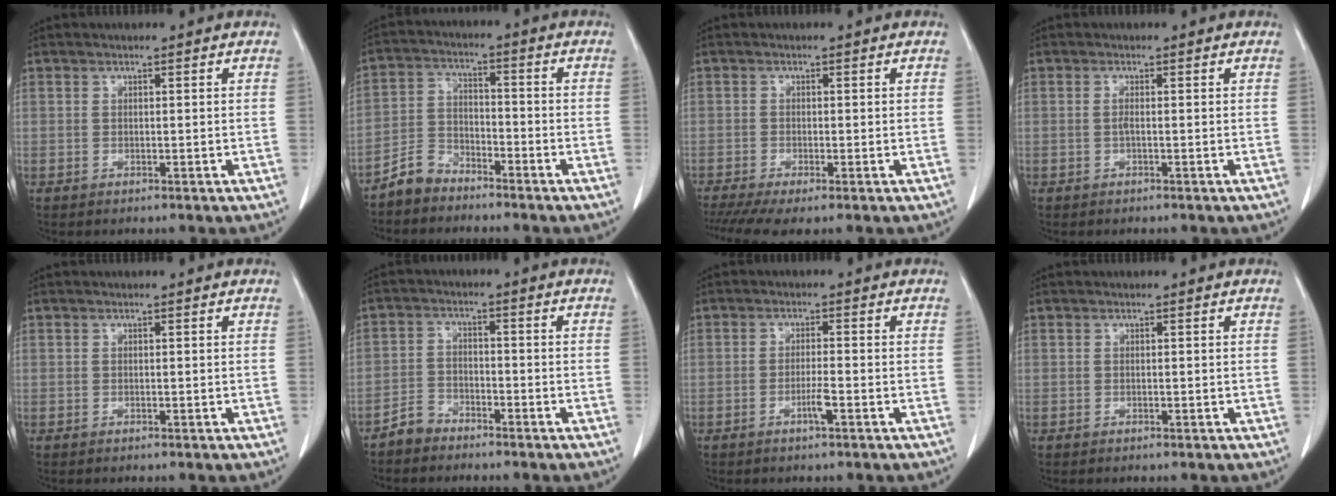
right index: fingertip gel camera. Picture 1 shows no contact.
{"total": 5.4, "force": [-4.6, 2.6, 0.6], "torque": [-0.011, 0.000, -0.096]}
{"total": 5.5, "force": [-3.9, 0.7, 3.9], "torque": [-0.067, -0.011, -0.068]}
{"total": 0.8, "force": [-0.2, -0.1, 0.8], "torque": [-0.020, -0.001, -0.004]}
{"total": 0.0}
{"total": 3.5, "force": [-3.0, 1.7, 0.2], "torque": [-0.006, 0.004, -0.060]}
{"total": 2.5, "force": [-1.2, -0.1, 2.2], "torque": [-0.042, -0.002, -0.024]}
{"total": 0.0}